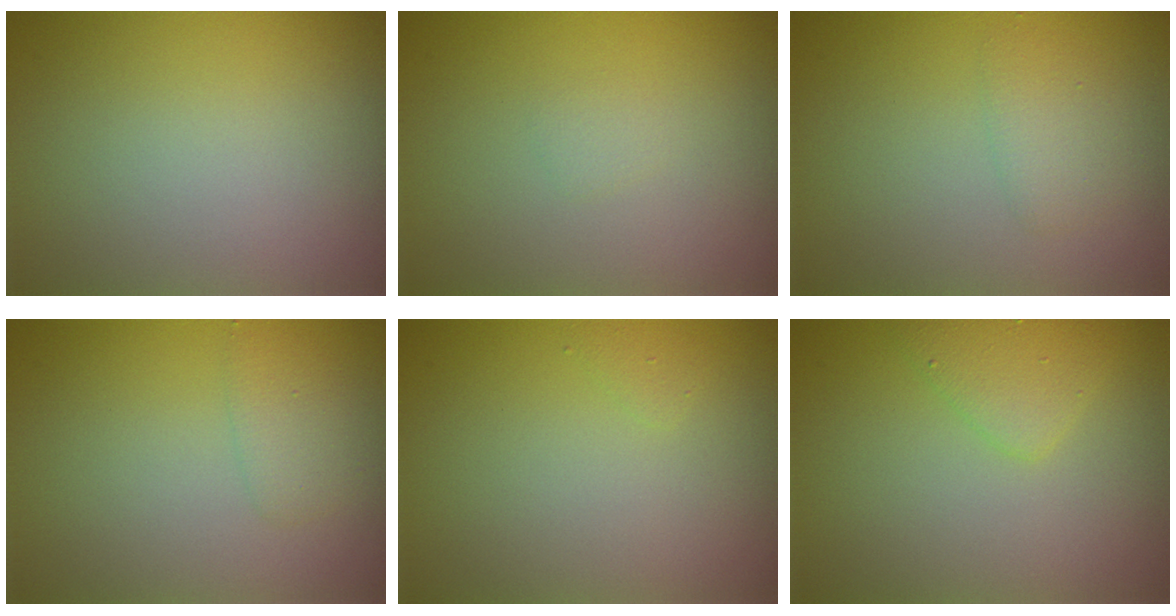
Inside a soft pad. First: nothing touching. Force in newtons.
{"total": 0.6, "press": 0.6, "slide": 0.0}
{"total": 1.6, "press": 1.6, "slide": 0.1}
{"total": 1.5, "press": 1.5, "slide": 0.1}
{"total": 0.5, "press": 0.5, "slide": 0.0}
{"total": 2.0, "press": 2.0, "slide": 0.1}